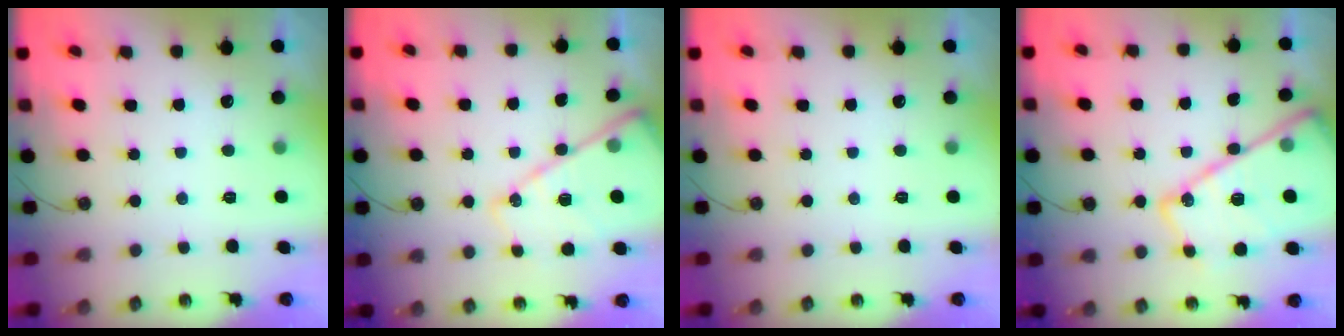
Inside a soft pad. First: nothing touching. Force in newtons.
{"total": 15.8, "press": 15.8, "slide": 1.2}
{"total": 0.0}
{"total": 24.0, "press": 23.9, "slide": 1.9}